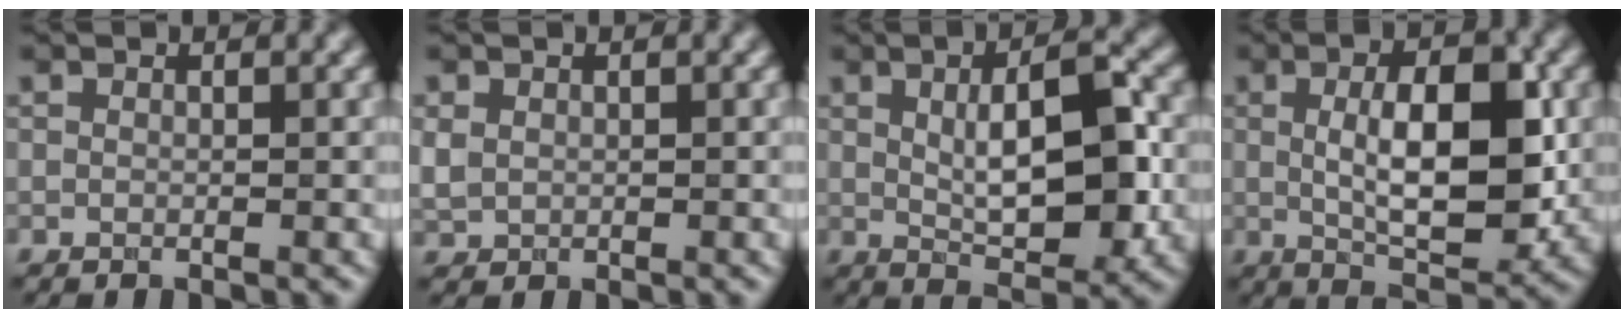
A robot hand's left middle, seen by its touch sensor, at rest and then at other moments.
{"total": 1.3, "force": [0.2, 1.1, 0.6], "torque": [-0.017, 0.000, 0.005]}
{"total": 7.7, "force": [0.4, 2.5, 7.3], "torque": [-0.106, 0.005, 0.006]}
{"total": 8.6, "force": [0.3, 3.2, 8.0], "torque": [-0.122, -0.001, 0.006]}